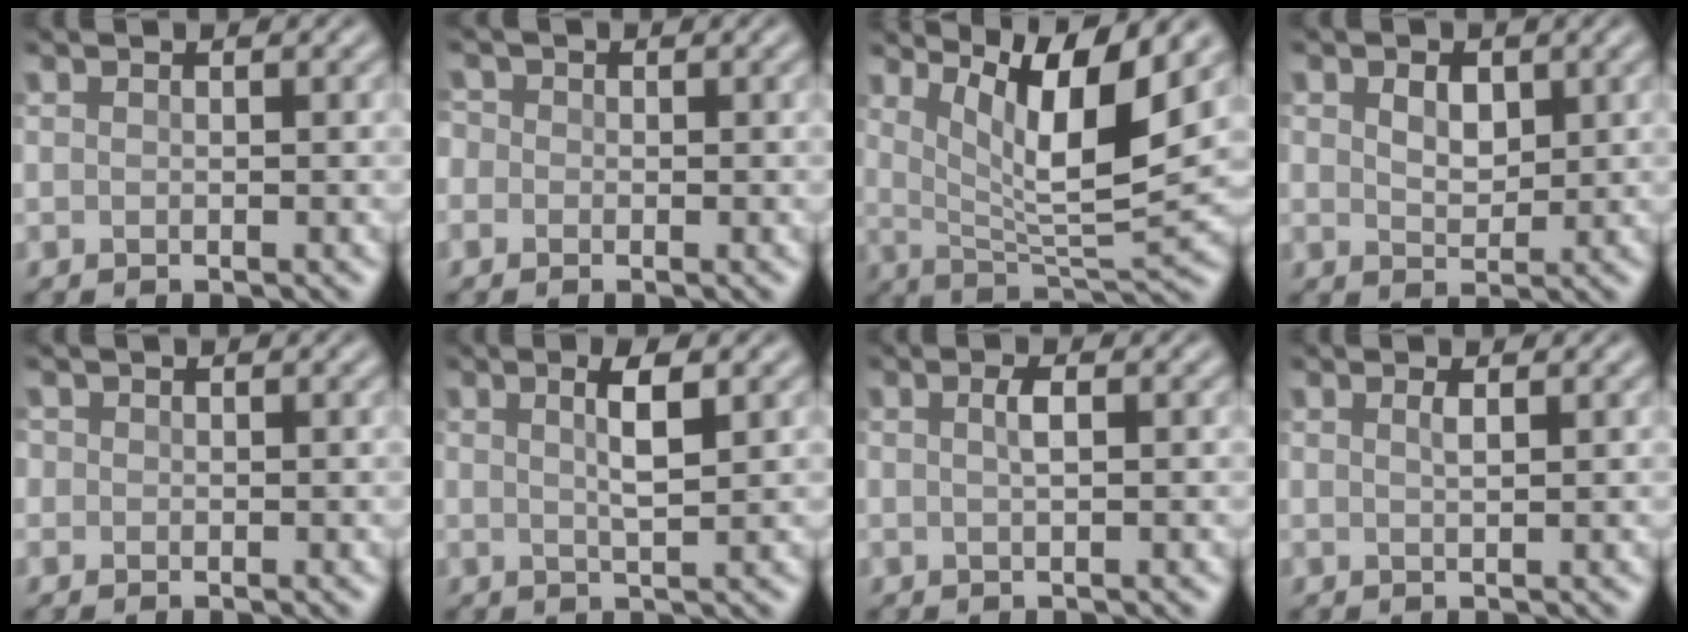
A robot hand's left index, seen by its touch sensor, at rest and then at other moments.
{"total": 1.4, "force": [-0.3, 1.3, 0.2], "torque": [-0.007, 0.006, -0.015]}
{"total": 9.0, "force": [4.3, 1.8, 7.7], "torque": [-0.129, -0.009, 0.081]}
{"total": 2.1, "force": [0.5, 1.5, 1.4], "torque": [-0.030, -0.005, 0.012]}
{"total": 0.6, "force": [-0.2, 0.6, -0.1], "torque": [0.003, -0.001, -0.002]}
{"total": 2.9, "force": [0.6, 0.7, 2.7], "torque": [-0.043, 0.002, 0.009]}
{"total": 1.2, "force": [-0.1, 0.3, 1.1], "torque": [-0.023, 0.001, -0.002]}
{"total": 0.7, "force": [0.2, 0.2, 0.7], "torque": [-0.010, 0.001, 0.001]}